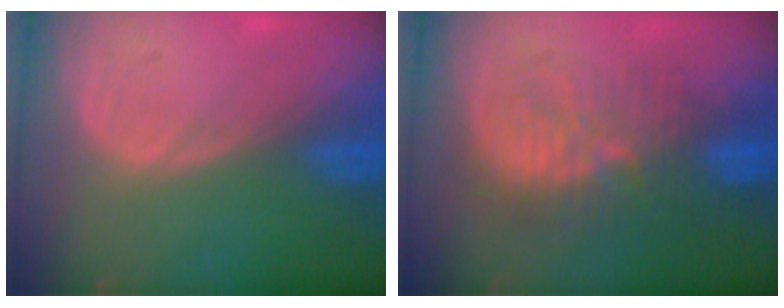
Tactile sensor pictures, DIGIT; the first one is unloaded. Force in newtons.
{"total": 9.4, "press": 9.1, "slide": 2.0}